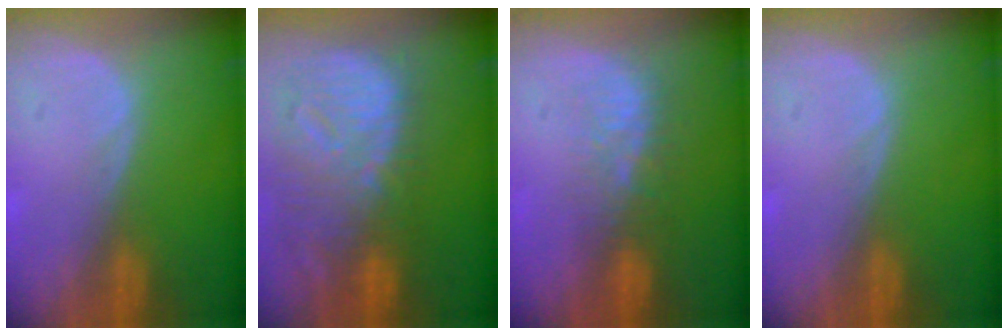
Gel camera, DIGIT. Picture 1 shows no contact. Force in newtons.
{"total": 12.7, "press": 10.9, "slide": 6.4}
{"total": 5.3, "press": 4.8, "slide": 2.2}
{"total": 0.0}